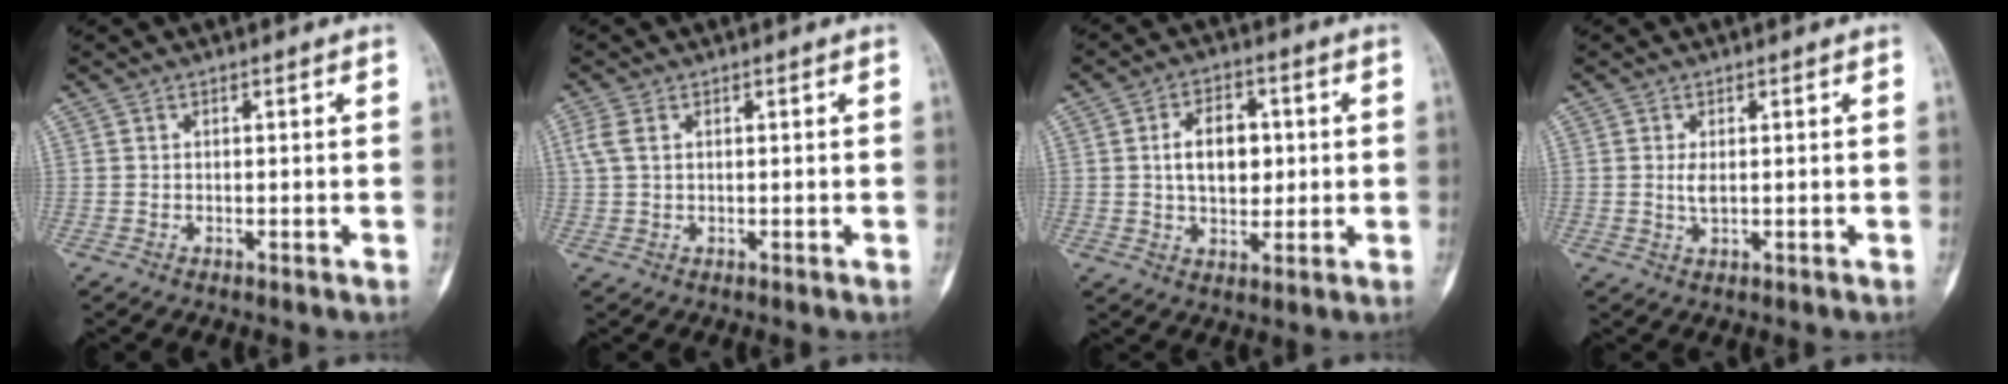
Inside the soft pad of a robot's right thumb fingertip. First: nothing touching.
{"total": 3.2, "force": [1.1, 1.8, 2.4], "torque": [-0.066, 0.009, 0.026]}
{"total": 9.3, "force": [1.1, 5.9, 7.0], "torque": [-0.090, 0.002, 0.020]}
{"total": 2.2, "force": [0.3, 1.0, 1.9], "torque": [-0.038, -0.005, 0.009]}